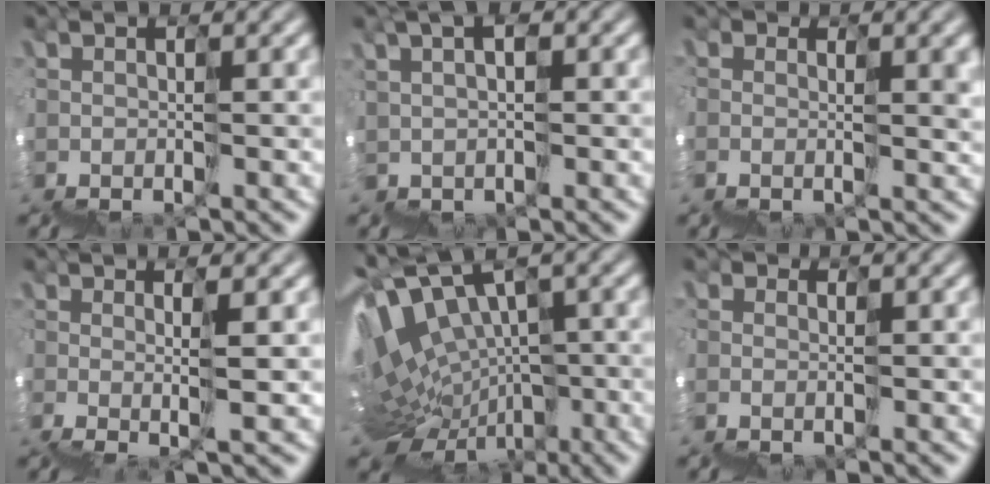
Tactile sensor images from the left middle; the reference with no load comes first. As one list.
[{"total": 2.7, "force": [2.5, 0.0, -1.0], "torque": [0.020, 0.026, 0.038]}, {"total": 3.3, "force": [1.4, 2.0, 2.3], "torque": [-0.020, 0.005, 0.023]}, {"total": 2.5, "force": [2.3, -0.9, 0.5], "torque": [0.022, 0.027, 0.036]}, {"total": 5.7, "force": [2.6, 3.6, 3.6], "torque": [-0.070, 0.041, 0.057]}, {"total": 1.2, "force": [-0.4, 1.0, -0.5], "torque": [0.024, 0.019, -0.004]}]